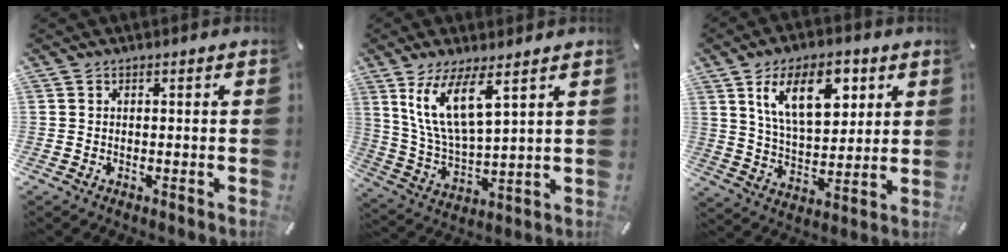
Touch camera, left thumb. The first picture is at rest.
{"total": 12.1, "force": [7.3, 3.9, 8.8], "torque": [-0.210, -0.019, 0.130]}
{"total": 15.7, "force": [7.1, 8.6, 11.0], "torque": [-0.188, -0.010, 0.123]}